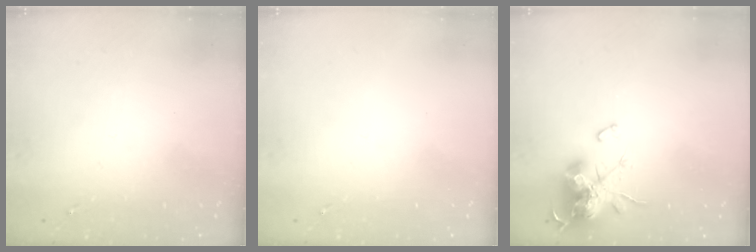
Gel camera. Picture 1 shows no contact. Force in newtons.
{"total": 0.0}
{"total": 15.7, "press": 15.7, "slide": 0.1}